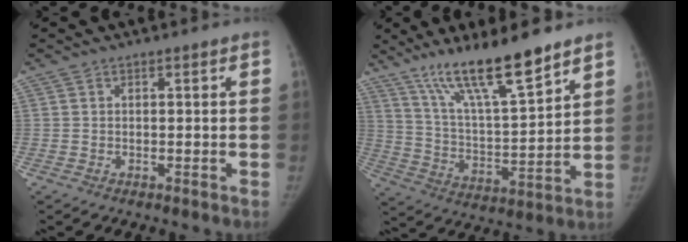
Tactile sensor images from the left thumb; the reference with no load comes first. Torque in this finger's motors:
{"motor_torque": [0.19, -0.03, 1.43, -1.34, 0.27]}